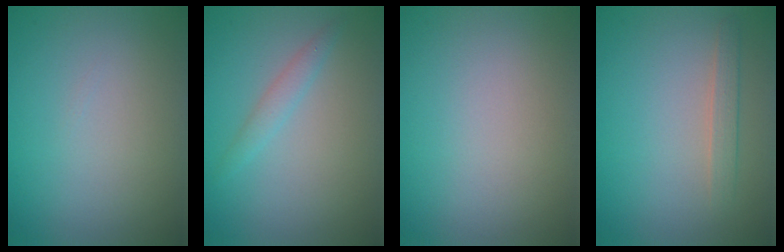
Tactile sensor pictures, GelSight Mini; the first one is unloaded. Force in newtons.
{"total": 1.5, "press": 1.4, "slide": 0.1}
{"total": 0.0}
{"total": 1.5, "press": 1.5, "slide": 0.1}